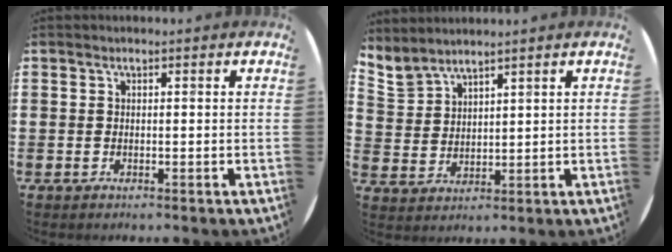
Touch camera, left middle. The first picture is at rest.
{"total": 3.4, "force": [3.4, 0.5, 0.0], "torque": [-0.009, -0.013, 0.064]}